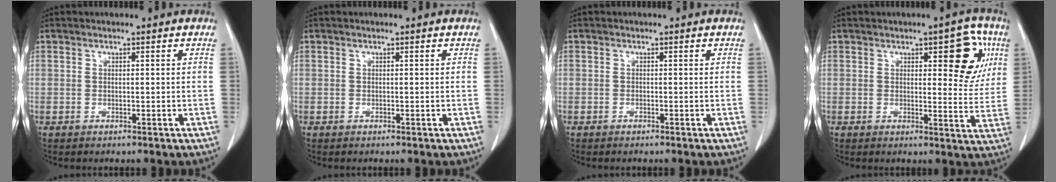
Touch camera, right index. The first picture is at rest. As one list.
[{"total": 0.0}, {"total": 0.0}, {"total": 8.5, "force": [3.5, 3.0, 7.1], "torque": [-0.072, 0.006, 0.040]}]